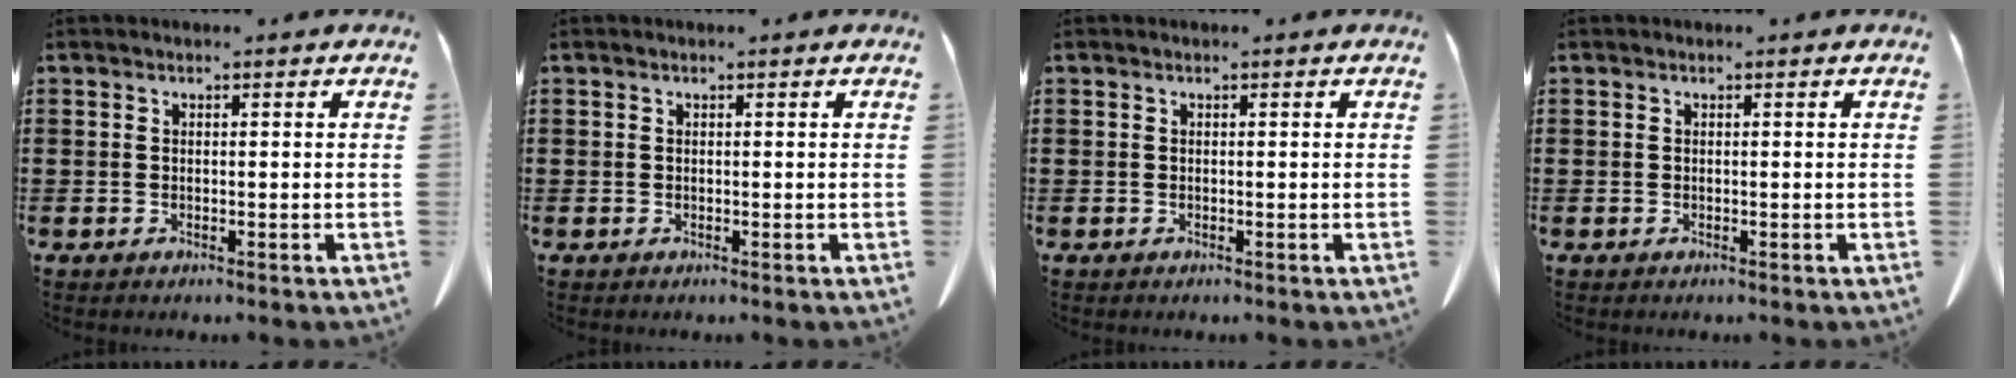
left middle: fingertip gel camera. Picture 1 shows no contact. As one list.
[{"total": 0.0}, {"total": 0.0}, {"total": 0.0}]